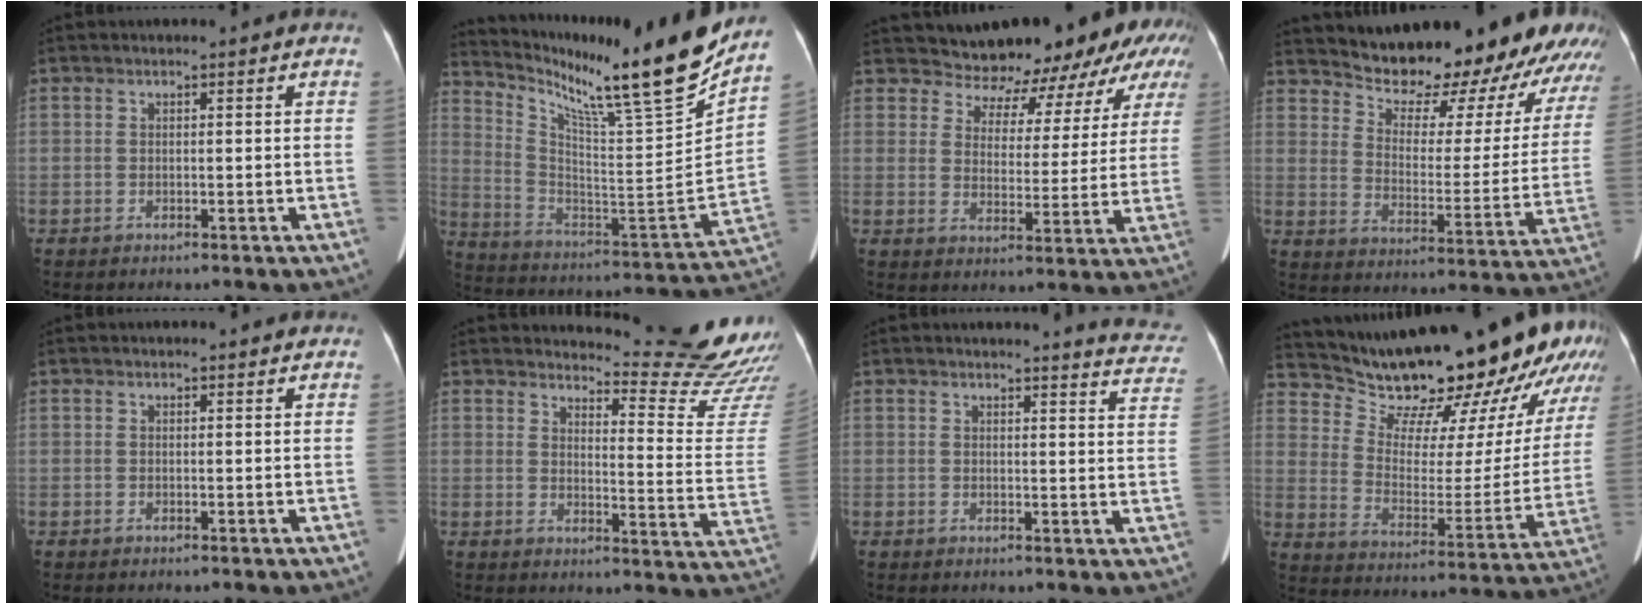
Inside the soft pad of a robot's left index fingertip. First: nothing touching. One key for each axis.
{"total": 24.8, "fx": 20.2, "fy": -0.2, "fz": 14.4, "tx": -0.251, "ty": -0.088, "tz": 0.303}
{"total": 15.9, "fx": 14.1, "fy": 6.2, "fz": 4.0, "tx": -0.022, "ty": -0.018, "tz": 0.146}
{"total": 27.5, "fx": 24.8, "fy": 6.2, "fz": 10.1, "tx": -0.141, "ty": -0.105, "tz": 0.300}
{"total": 2.9, "fx": 2.6, "fy": 0.6, "fz": 1.0, "tx": -0.010, "ty": 0.002, "tz": 0.025}
{"total": 16.9, "fx": 16.5, "fy": -1.0, "fz": 3.2, "tx": -0.040, "ty": -0.168, "tz": 0.177}
{"total": 9.1, "fx": 9.0, "fy": 0.4, "fz": 1.6, "tx": 0.006, "ty": -0.079, "tz": 0.064}
{"total": 29.4, "fx": 26.0, "fy": 6.0, "fz": 12.3, "tx": -0.190, "ty": -0.106, "tz": 0.338}